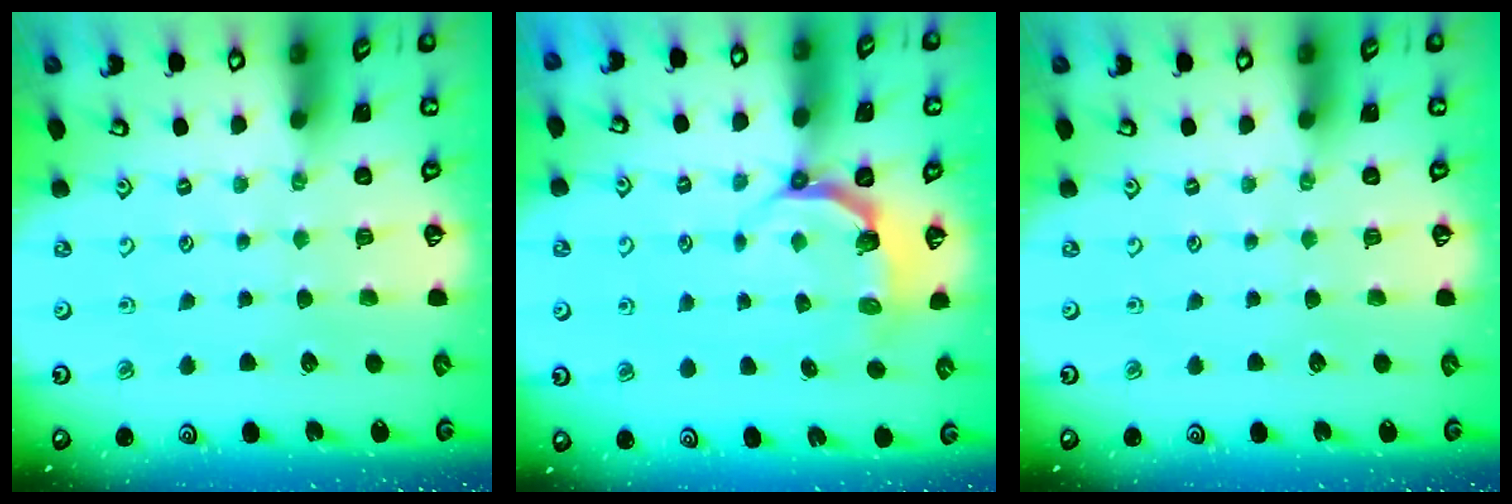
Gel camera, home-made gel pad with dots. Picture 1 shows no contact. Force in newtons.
{"total": 4.6, "press": 3.0, "slide": 3.5}
{"total": 0.0}